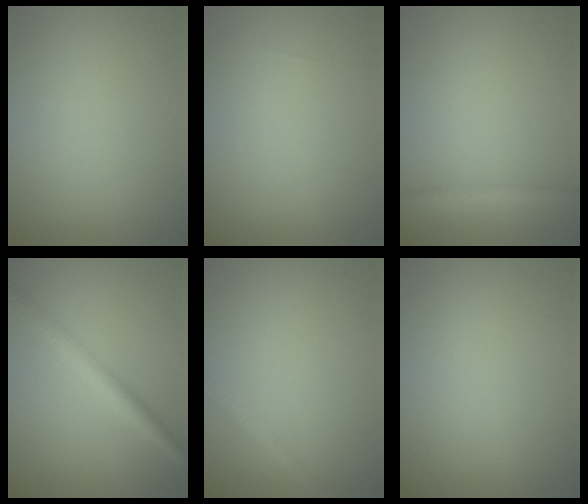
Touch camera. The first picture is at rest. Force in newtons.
{"total": 0.0}
{"total": 1.5, "press": 1.5, "slide": 0.0}
{"total": 3.9, "press": 3.9, "slide": 0.2}
{"total": 1.6, "press": 1.6, "slide": 0.1}
{"total": 0.0}